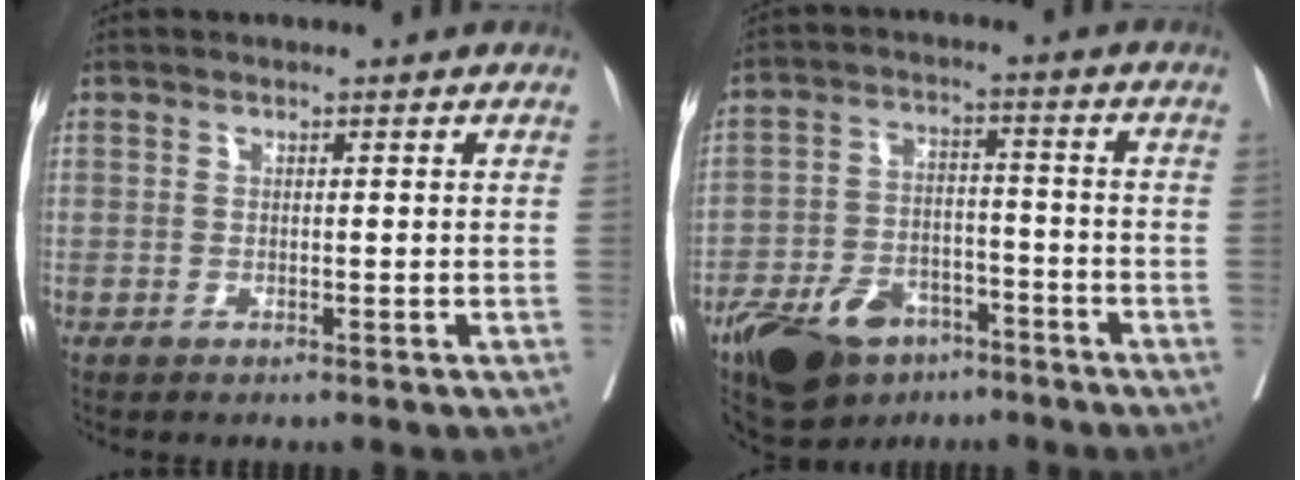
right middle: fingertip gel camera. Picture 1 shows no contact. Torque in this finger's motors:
{"motor_torque": [1.06, -1.08, 0.26, 0.08]}